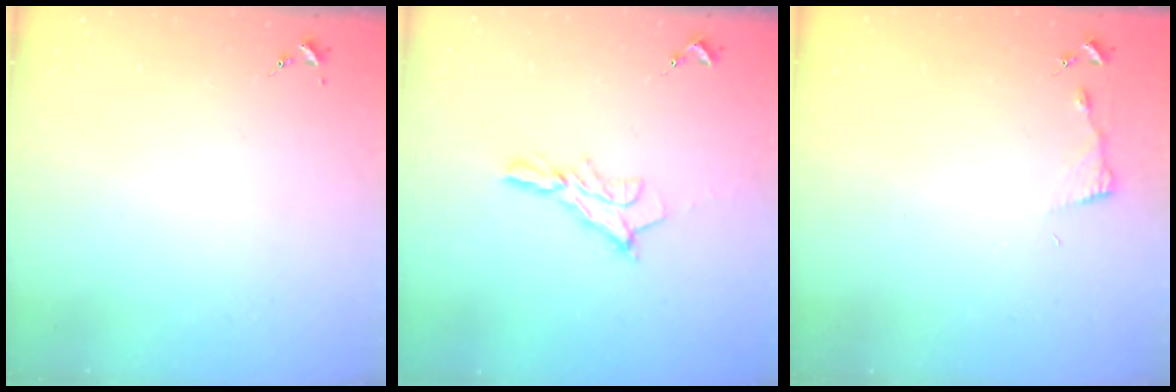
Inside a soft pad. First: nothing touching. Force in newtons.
{"total": 9.9, "press": 9.9, "slide": 0.7}
{"total": 3.3, "press": 3.3, "slide": 0.4}